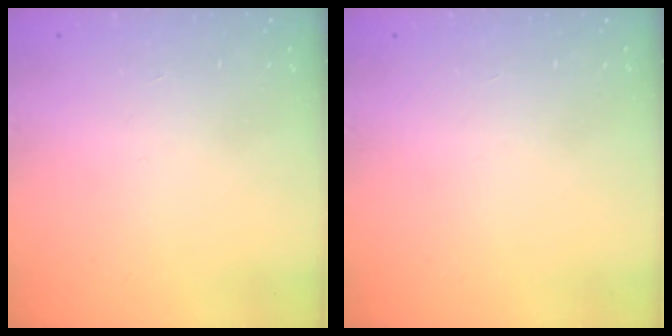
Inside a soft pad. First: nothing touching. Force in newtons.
{"total": 0.0}